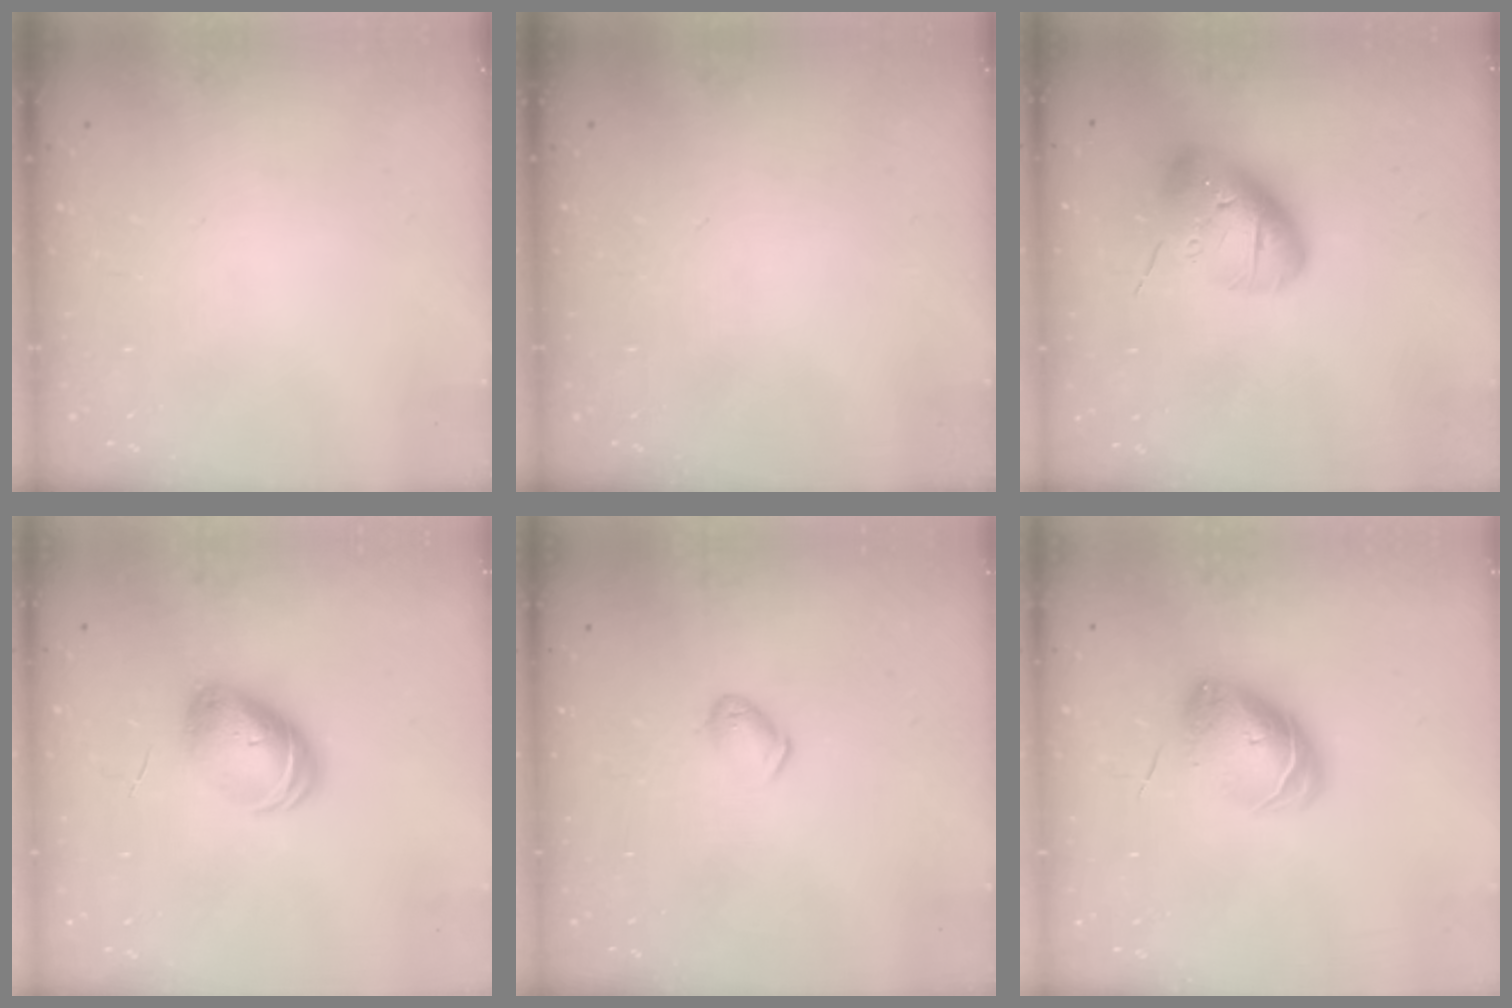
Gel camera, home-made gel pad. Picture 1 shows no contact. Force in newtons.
{"total": 0.0}
{"total": 14.9, "press": 14.8, "slide": 1.9}
{"total": 8.6, "press": 8.6, "slide": 0.7}
{"total": 7.2, "press": 7.1, "slide": 0.9}
{"total": 8.9, "press": 8.9, "slide": 0.3}